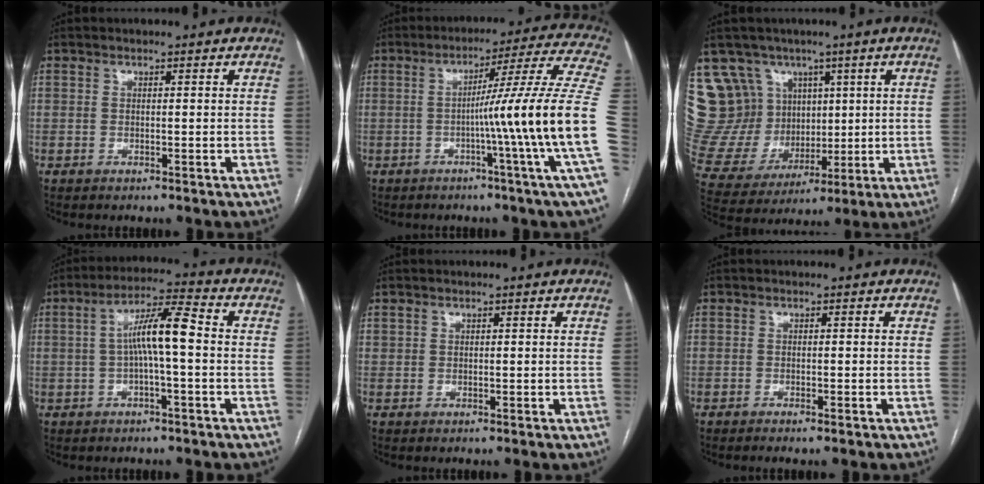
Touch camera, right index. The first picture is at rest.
{"total": 18.5, "force": [-3.6, -3.7, 17.7], "torque": [-0.214, 0.004, -0.065]}
{"total": 17.3, "force": [8.0, 14.3, 5.4], "torque": [-0.137, 0.067, 0.184]}
{"total": 8.1, "force": [0.0, 0.8, 8.1], "torque": [-0.147, 0.024, -0.004]}
{"total": 0.8, "force": [0.3, 0.6, 0.2], "torque": [0.000, 0.005, 0.007]}
{"total": 1.4, "force": [-0.9, -0.1, 1.0], "torque": [-0.018, -0.003, -0.013]}